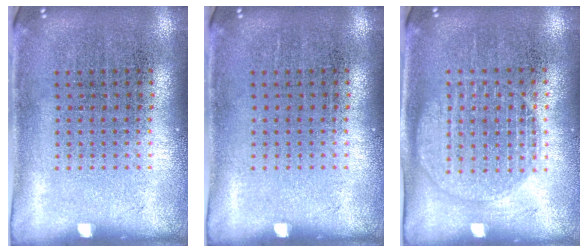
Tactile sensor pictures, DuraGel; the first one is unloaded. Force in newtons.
{"total": 0.0}
{"total": 1.3, "press": 1.3, "slide": 0.4}